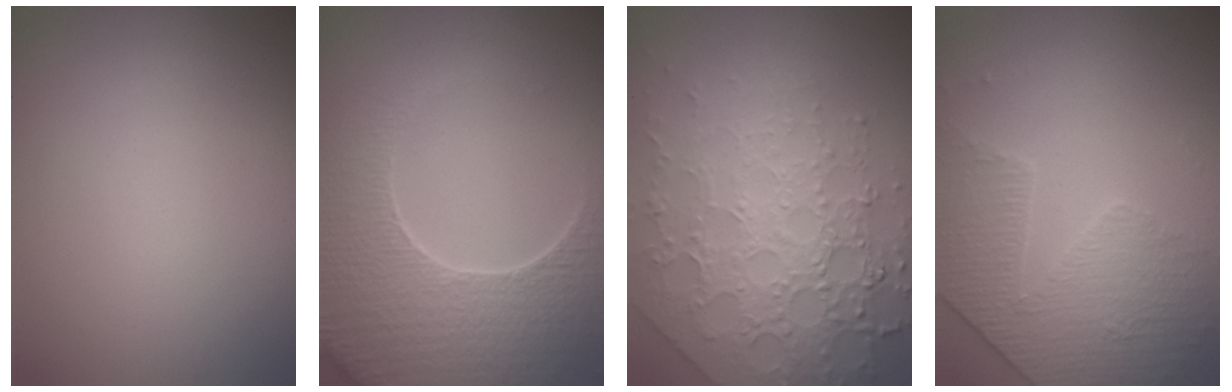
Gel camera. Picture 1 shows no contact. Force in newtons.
{"total": 6.1, "press": 5.2, "slide": 3.2}
{"total": 8.1, "press": 5.6, "slide": 5.9}
{"total": 4.7, "press": 3.4, "slide": 3.2}